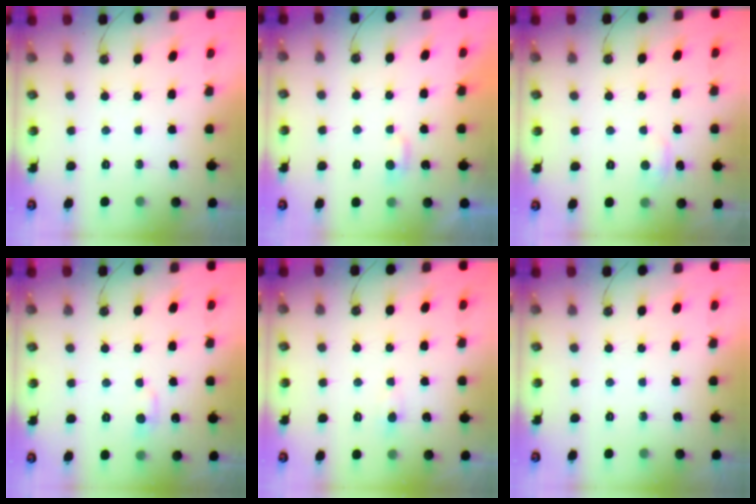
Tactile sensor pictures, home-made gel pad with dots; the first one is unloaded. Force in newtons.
{"total": 2.9, "press": 2.8, "slide": 0.4}
{"total": 2.5, "press": 2.5, "slide": 0.6}
{"total": 1.0, "press": 0.4, "slide": 0.9}
{"total": 0.8, "press": 0.6, "slide": 0.5}
{"total": 0.0}